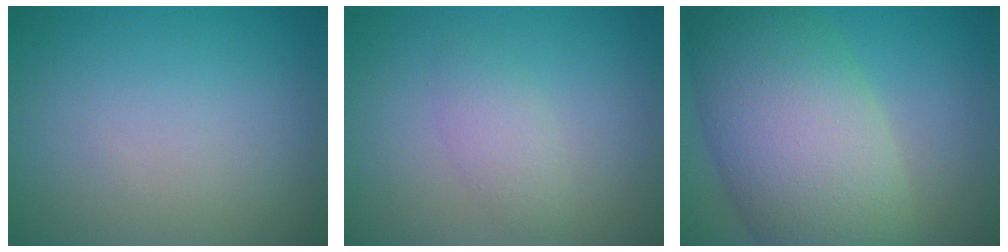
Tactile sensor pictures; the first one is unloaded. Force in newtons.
{"total": 1.7, "press": 1.7, "slide": 0.1}
{"total": 12.2, "press": 12.2, "slide": 0.5}